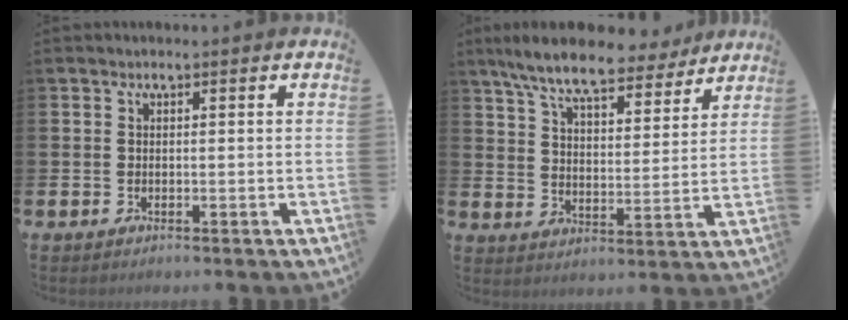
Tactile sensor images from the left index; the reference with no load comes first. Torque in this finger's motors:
{"motor_torque": [0.99, -1.15, 1.06, 0.21]}